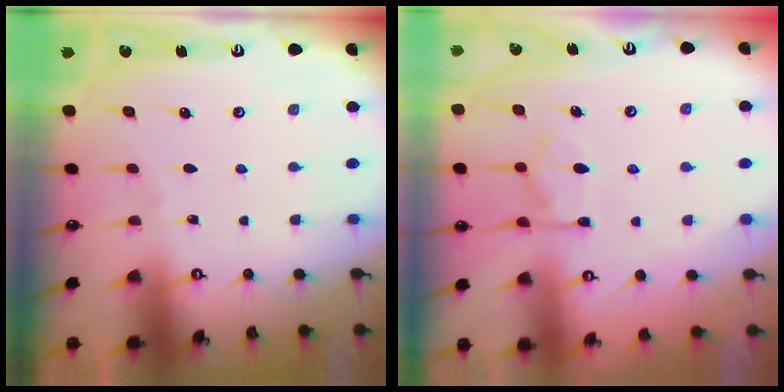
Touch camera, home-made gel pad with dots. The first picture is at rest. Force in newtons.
{"total": 5.1, "press": 4.8, "slide": 1.8}